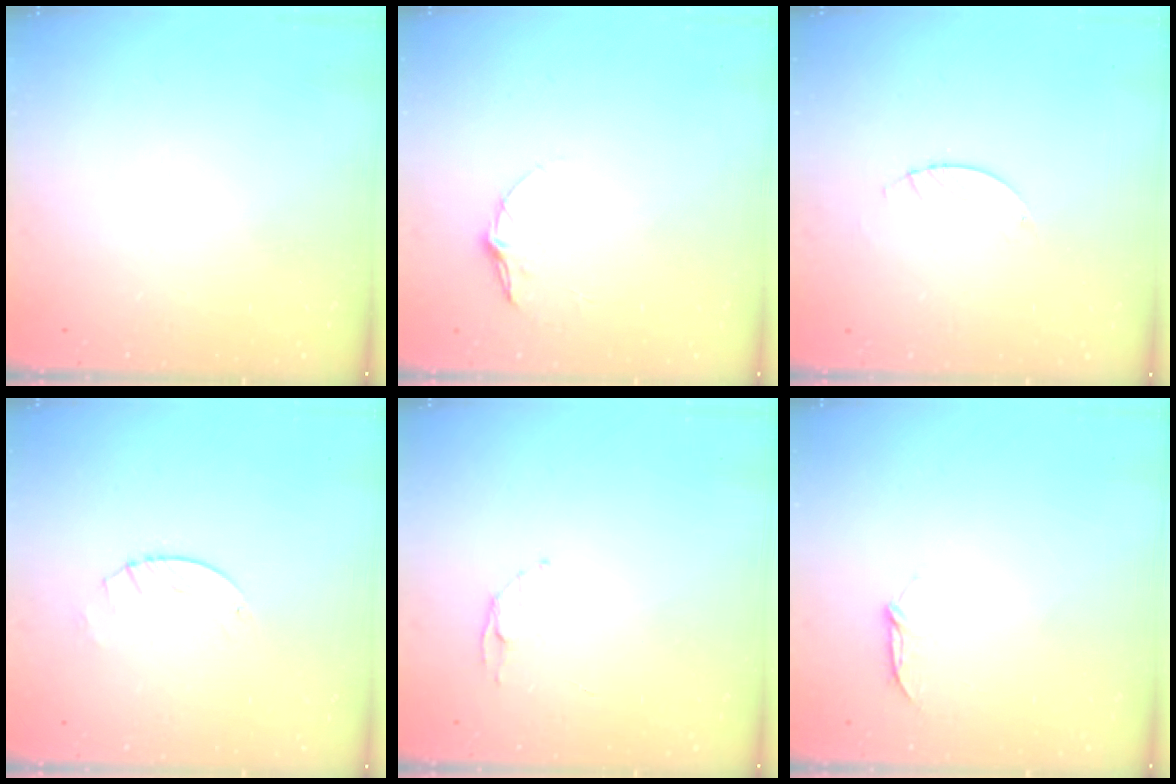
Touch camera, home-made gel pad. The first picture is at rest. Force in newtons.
{"total": 5.8, "press": 5.8, "slide": 0.5}
{"total": 0.9, "press": 0.8, "slide": 0.2}
{"total": 2.6, "press": 2.6, "slide": 0.3}
{"total": 4.4, "press": 4.4, "slide": 0.5}
{"total": 5.1, "press": 5.1, "slide": 0.6}